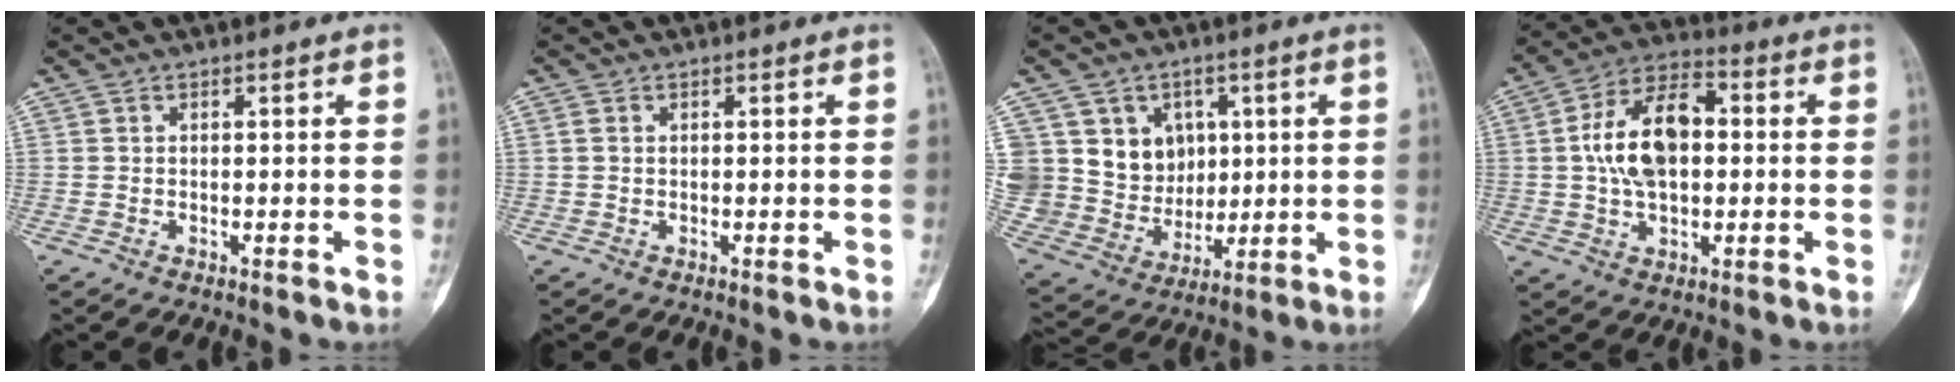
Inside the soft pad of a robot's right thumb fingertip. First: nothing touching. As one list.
[{"total": 0.9, "force": [0.3, 0.6, 0.5], "torque": [-0.014, 0.003, 0.008]}, {"total": 14.5, "force": [4.5, 12.8, 5.2], "torque": [-0.054, 0.000, 0.107]}, {"total": 14.1, "force": [1.0, 8.2, 11.4], "torque": [-0.188, 0.022, 0.009]}]